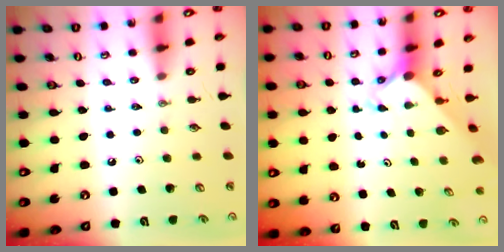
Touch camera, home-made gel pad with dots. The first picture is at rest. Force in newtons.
{"total": 2.3, "press": 2.3, "slide": 0.1}